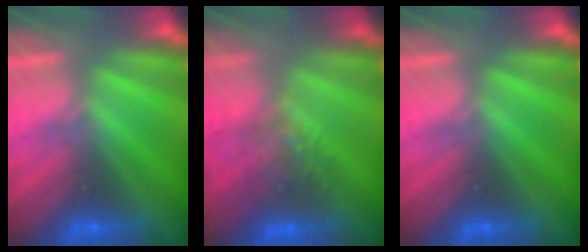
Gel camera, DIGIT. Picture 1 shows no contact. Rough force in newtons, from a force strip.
{"total": 4.6}
{"total": 0.0}